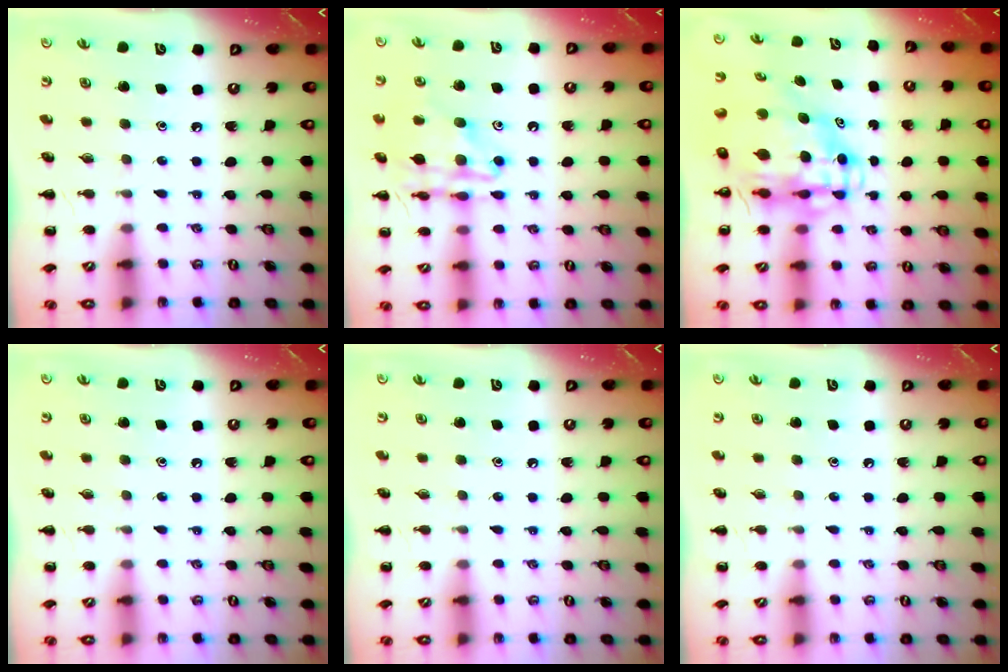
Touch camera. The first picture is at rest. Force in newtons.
{"total": 15.2, "press": 15.1, "slide": 1.7}
{"total": 11.2, "press": 10.7, "slide": 3.2}
{"total": 0.0}
{"total": 0.0}
{"total": 0.0}